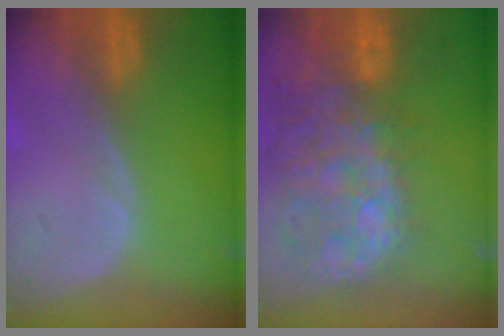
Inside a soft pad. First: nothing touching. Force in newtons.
{"total": 14.0, "press": 11.6, "slide": 7.9}